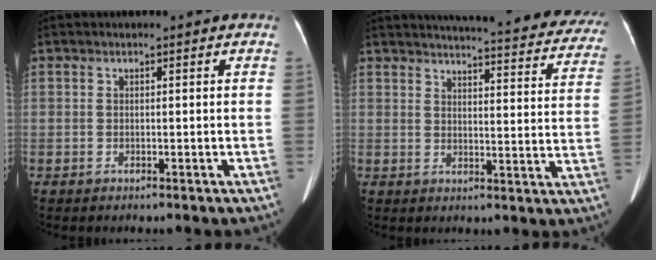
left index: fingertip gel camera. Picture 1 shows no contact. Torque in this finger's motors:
{"motor_torque": [0.89, -1.25, 0.36, 0.07]}